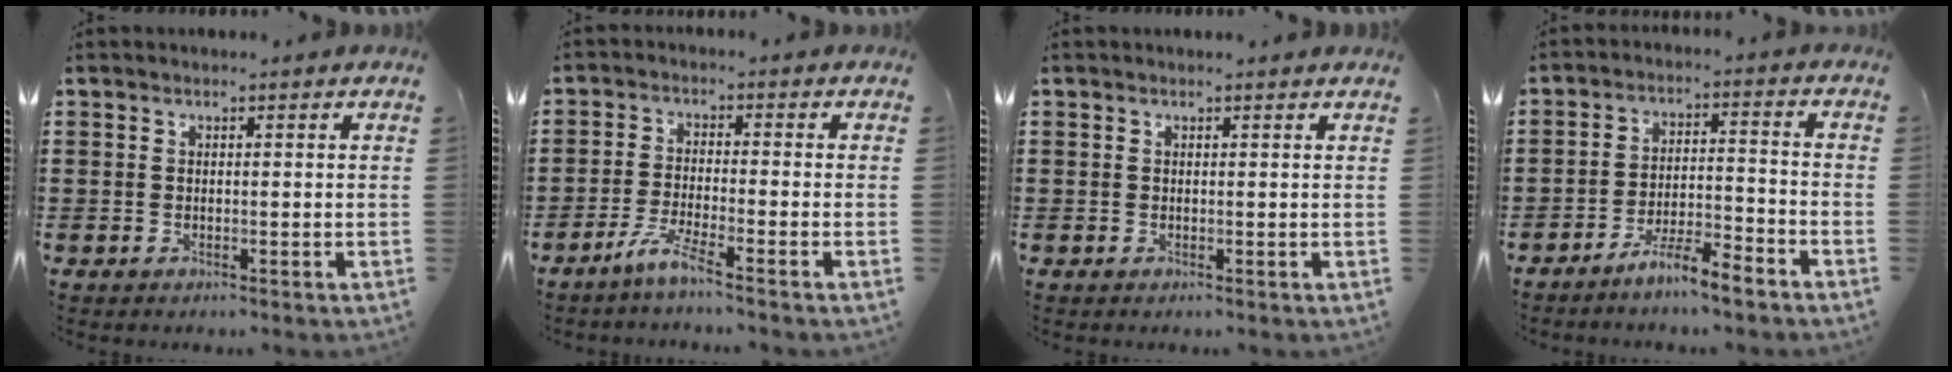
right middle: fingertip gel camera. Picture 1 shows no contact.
{"total": 4.3, "force": [-3.3, -0.1, 2.8], "torque": [-0.062, -0.007, -0.063]}
{"total": 0.0}
{"total": 5.6, "force": [-5.1, 0.2, 2.3], "torque": [-0.055, -0.006, -0.099]}